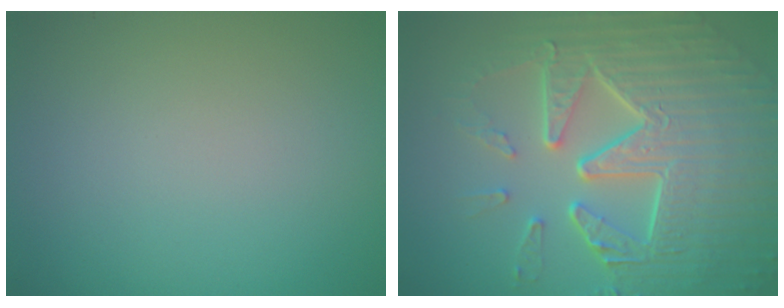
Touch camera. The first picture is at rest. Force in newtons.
{"total": 9.4, "press": 6.3, "slide": 6.9}